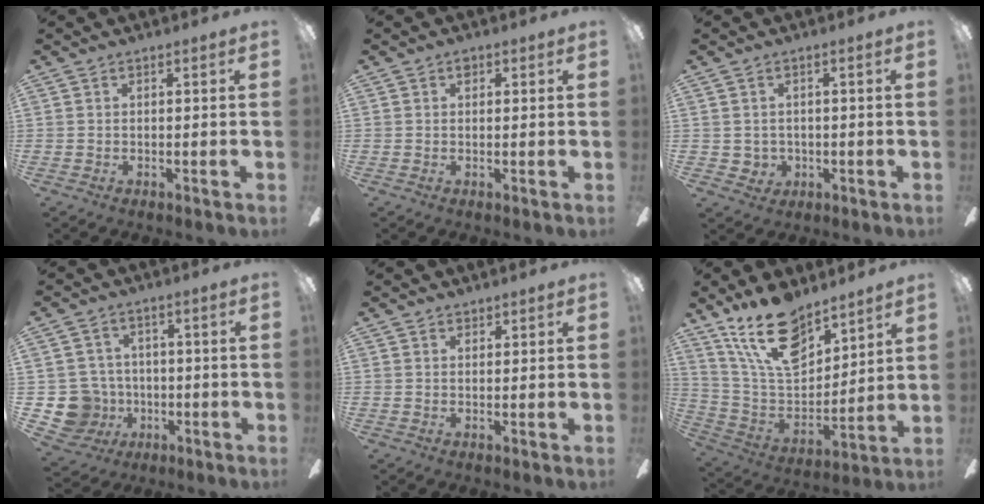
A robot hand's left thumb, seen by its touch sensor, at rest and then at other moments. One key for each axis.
{"total": 1.4, "fx": 0.7, "fy": 1.0, "fz": 0.7, "tx": 0.002, "ty": -0.002, "tz": 0.008}
{"total": 2.8, "fx": 0.8, "fy": 2.7, "fz": 0.4, "tx": -0.017, "ty": 0.002, "tz": 0.016}
{"total": 9.1, "fx": -1.6, "fy": 8.8, "fz": 1.8, "tx": -0.073, "ty": 0.014, "tz": -0.020}
{"total": 1.5, "fx": 1.3, "fy": 0.7, "fz": 0.0, "tx": -0.001, "ty": 0.000, "tz": 0.026}
{"total": 18.7, "fx": 13.2, "fy": 8.9, "fz": 9.8, "tx": -0.181, "ty": -0.072, "tz": 0.240}